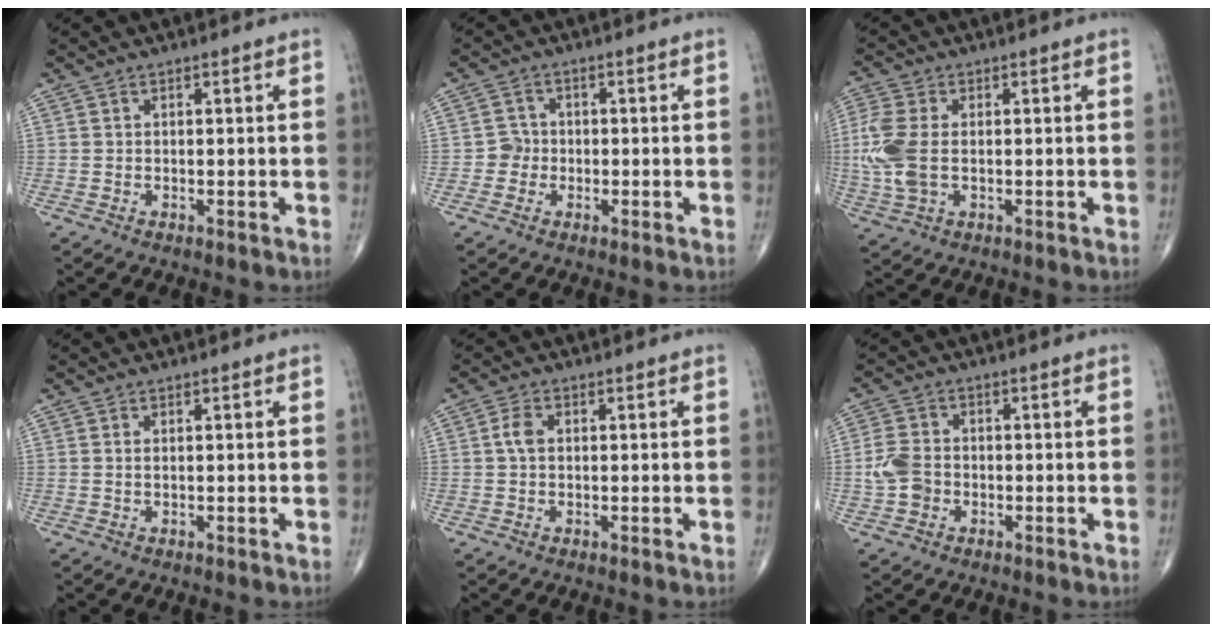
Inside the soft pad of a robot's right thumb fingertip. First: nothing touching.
{"total": 2.6, "force": [-0.7, 2.5, 0.3], "torque": [0.012, 0.010, -0.021]}
{"total": 9.1, "force": [-0.2, 5.4, 7.3], "torque": [-0.194, 0.003, -0.005]}
{"total": 0.6, "force": [0.2, 0.1, 0.5], "torque": [-0.013, 0.000, 0.004]}
{"total": 2.7, "force": [0.3, 1.7, 2.0], "torque": [-0.044, 0.005, 0.002]}
{"total": 5.3, "force": [-1.1, 4.1, 3.1], "torque": [-0.060, 0.011, -0.025]}